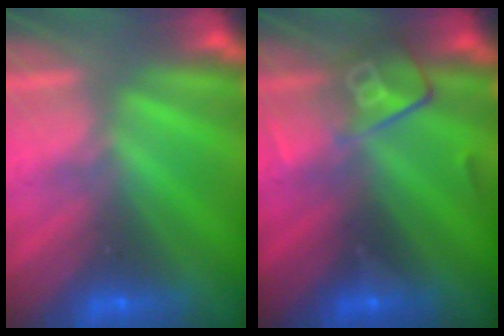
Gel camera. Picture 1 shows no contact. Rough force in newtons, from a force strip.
{"total": 2.8}